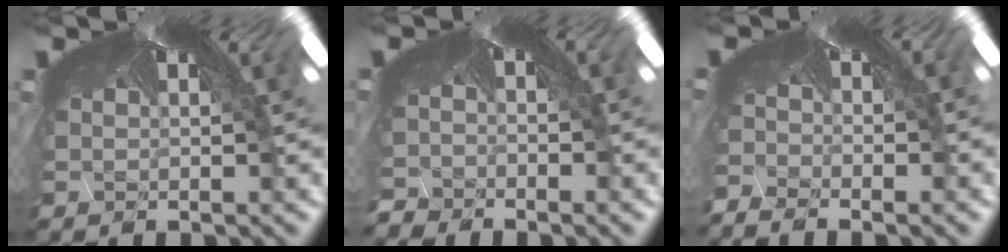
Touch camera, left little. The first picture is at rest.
{"total": 4.4, "force": [-4.4, 0.3, -0.5], "torque": [-0.020, -0.051, -0.047]}
{"total": 5.6, "force": [-5.6, -0.1, 0.0], "torque": [-0.015, -0.058, -0.060]}